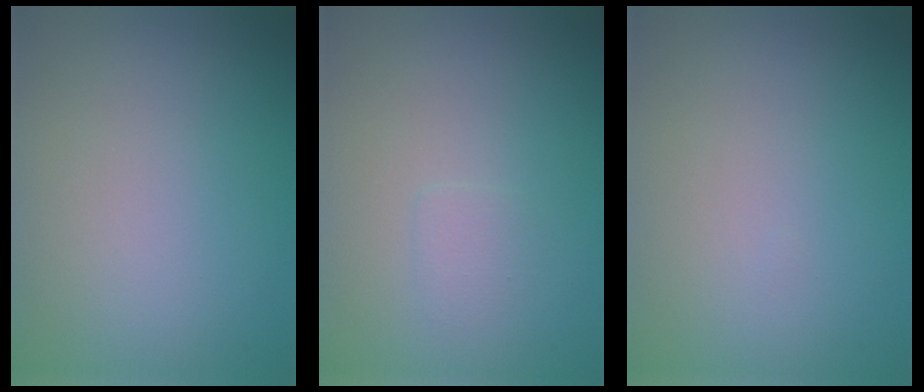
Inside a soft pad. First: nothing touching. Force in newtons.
{"total": 0.8, "press": 0.8, "slide": 0.0}
{"total": 0.0}